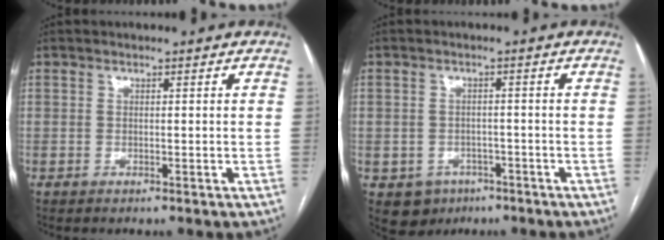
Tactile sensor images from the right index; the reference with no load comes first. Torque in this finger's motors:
{"motor_torque": [-0.21, -0.15, -0.42, -0.20]}